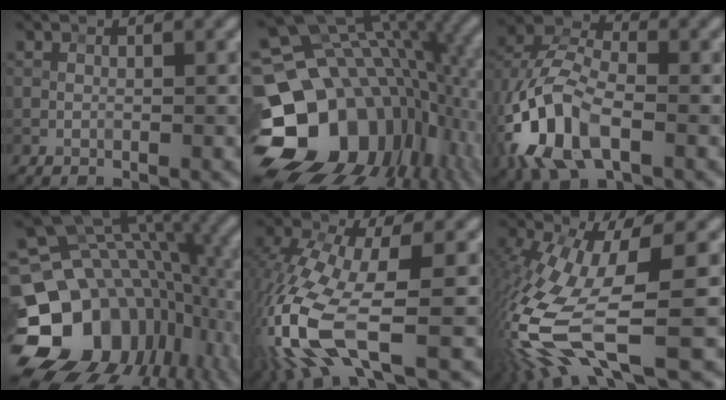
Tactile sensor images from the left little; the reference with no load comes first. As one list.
[{"total": 20.1, "force": [-3.2, 15.2, 12.8], "torque": [-0.221, -0.013, -0.033]}, {"total": 10.1, "force": [-3.4, 5.7, 7.6], "torque": [-0.179, 0.006, -0.079]}, {"total": 18.7, "force": [-4.3, 14.5, 10.9], "torque": [-0.196, 0.001, -0.057]}, {"total": 12.4, "force": [-4.1, 5.3, 10.5], "torque": [-0.277, -0.031, -0.077]}, {"total": 12.6, "force": [-4.8, 4.0, 10.9], "torque": [-0.264, -0.029, -0.086]}]